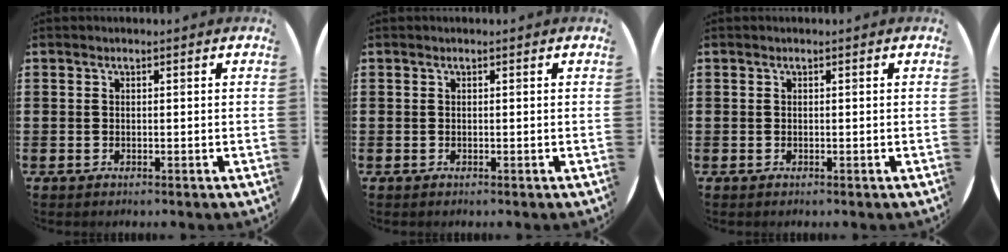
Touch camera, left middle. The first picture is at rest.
{"total": 0.0}
{"total": 0.0}